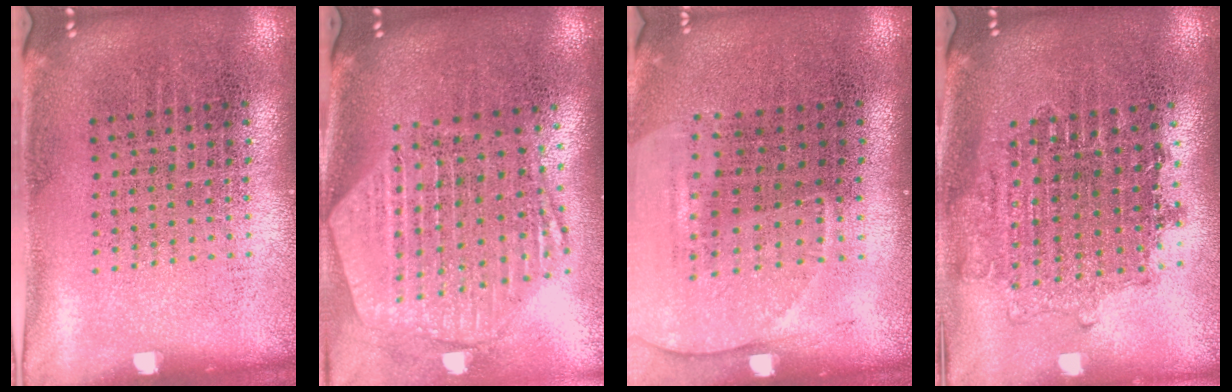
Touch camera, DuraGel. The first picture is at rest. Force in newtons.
{"total": 2.6, "press": 2.1, "slide": 1.5}
{"total": 1.4, "press": 1.3, "slide": 0.4}
{"total": 1.6, "press": 1.3, "slide": 0.9}